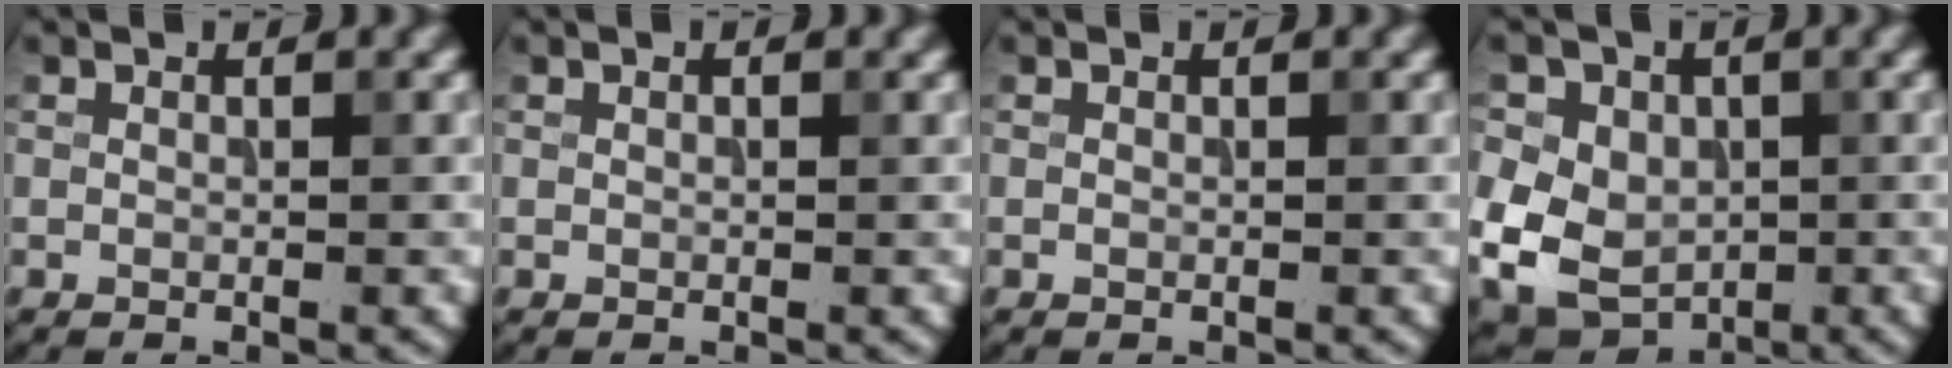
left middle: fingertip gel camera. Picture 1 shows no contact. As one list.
[{"total": 0.0}, {"total": 0.0}, {"total": 10.2, "force": [-0.4, 8.1, 6.2], "torque": [-0.117, 0.005, -0.032]}]